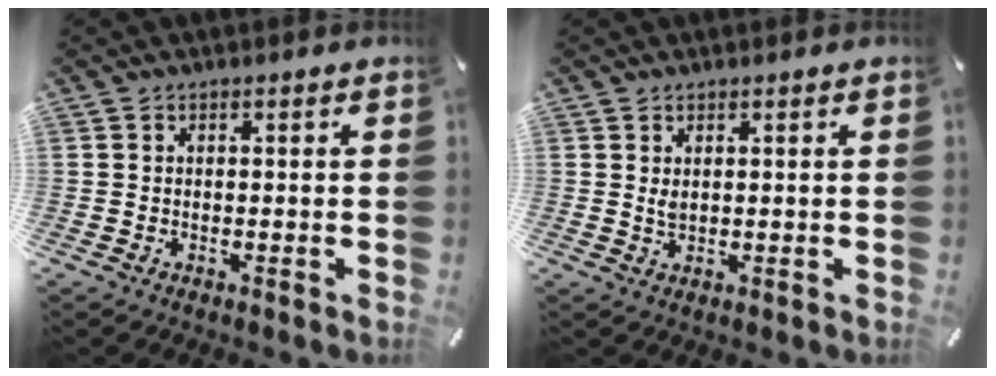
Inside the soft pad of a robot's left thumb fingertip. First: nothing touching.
{"total": 1.7, "force": [0.8, 0.7, 1.3], "torque": [-0.029, 0.002, 0.014]}